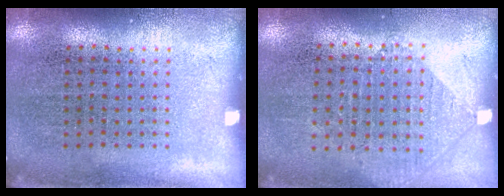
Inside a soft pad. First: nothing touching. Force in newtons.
{"total": 0.9, "press": 0.9, "slide": 0.2}